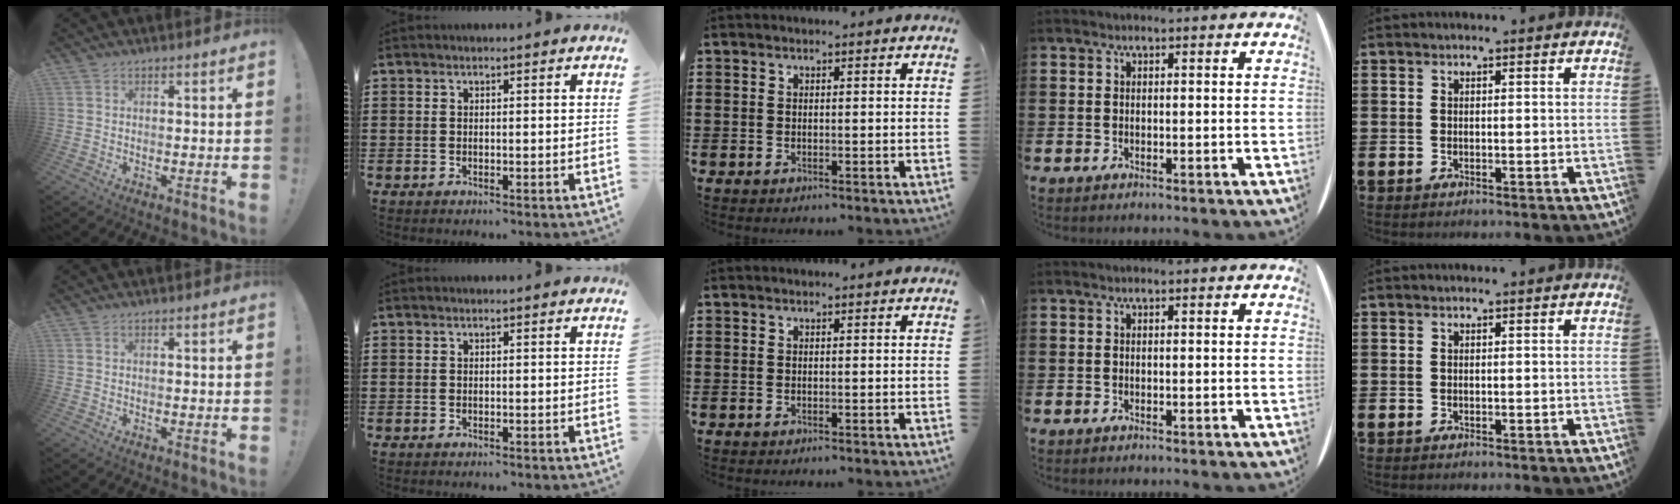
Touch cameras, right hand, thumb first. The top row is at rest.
{}